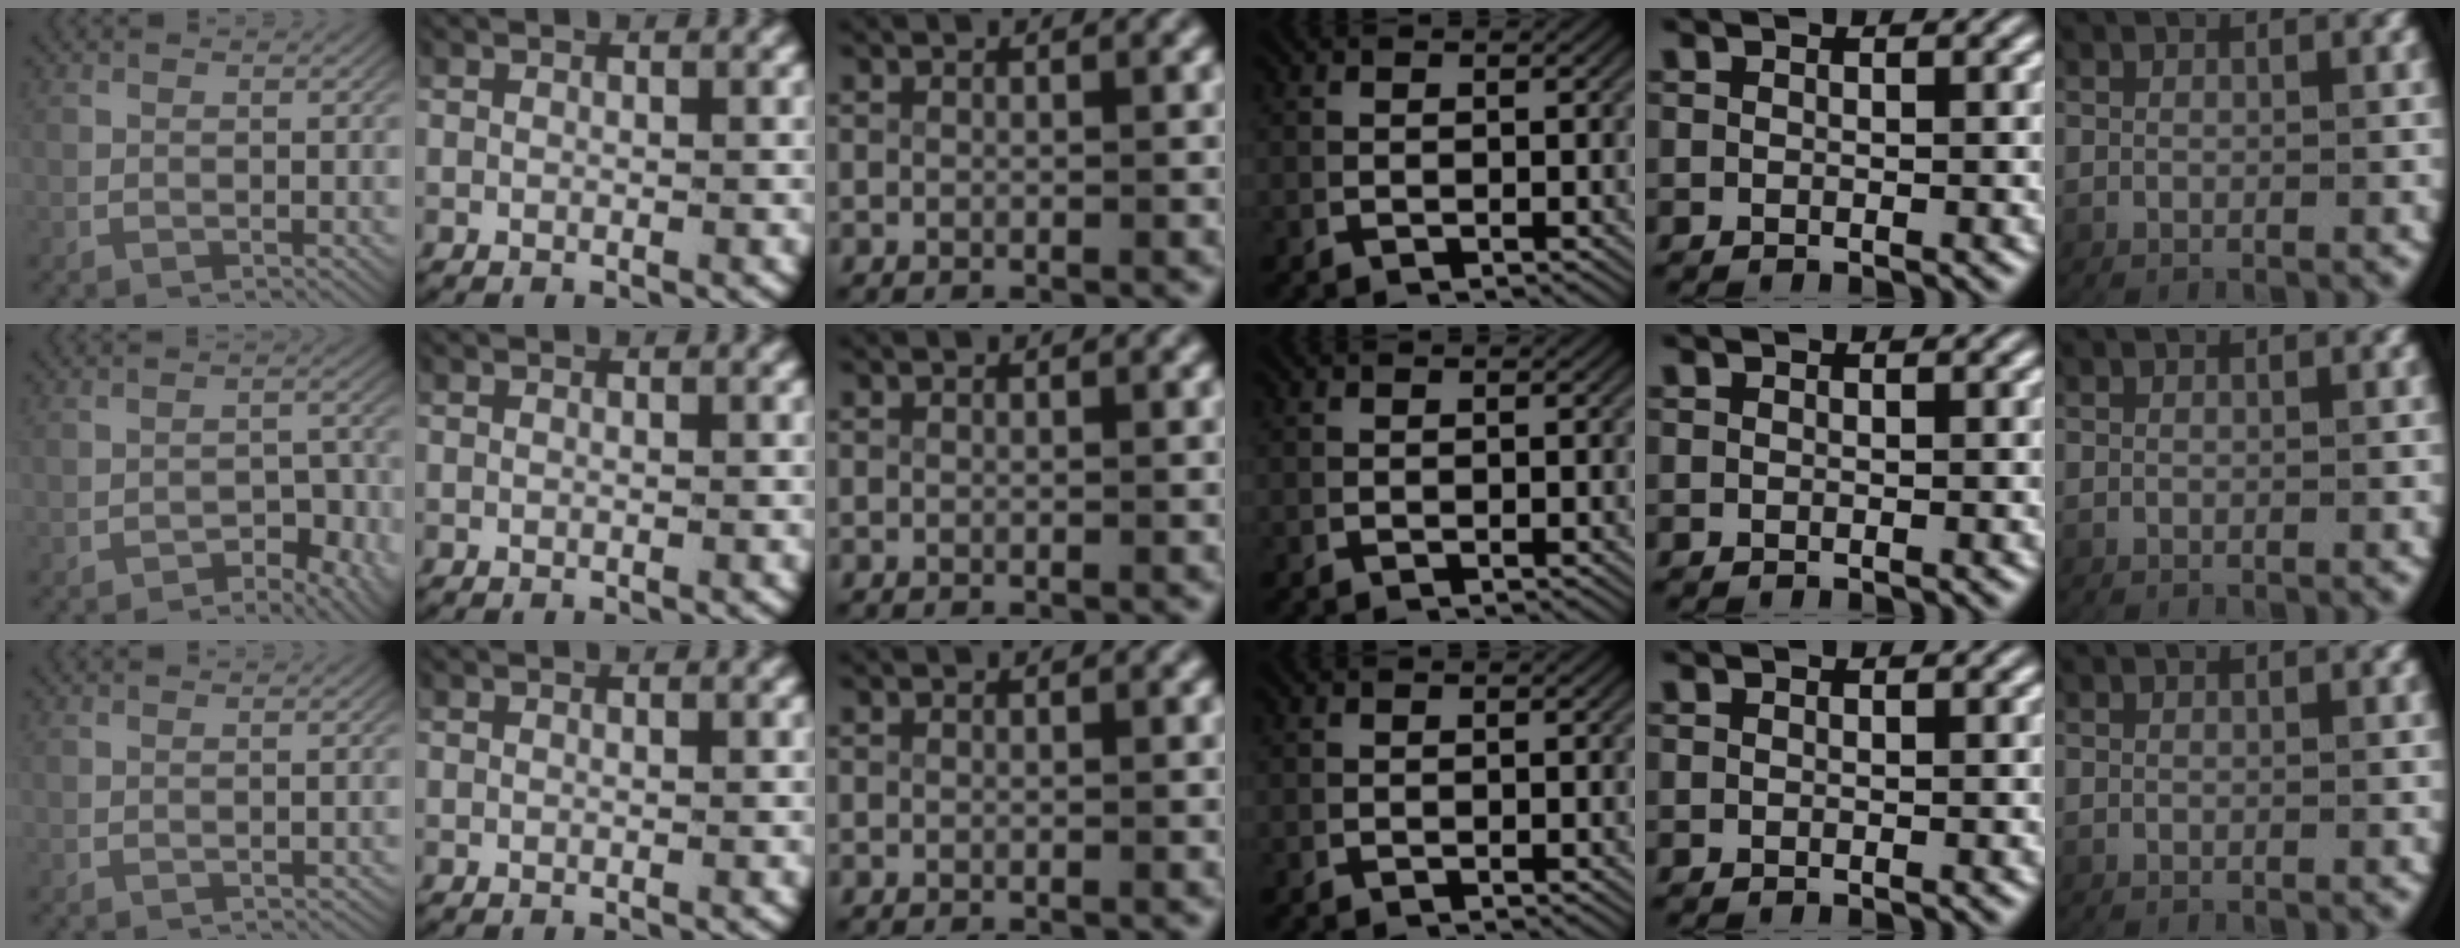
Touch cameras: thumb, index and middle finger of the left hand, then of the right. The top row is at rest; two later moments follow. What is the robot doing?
{"motion": "lift_and_place", "object": "map"}